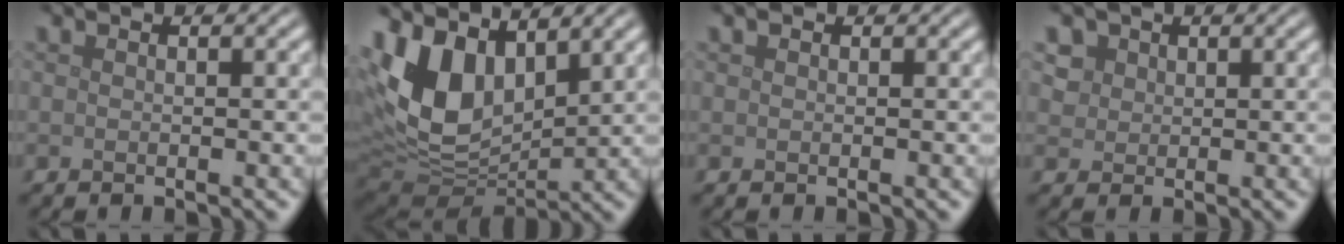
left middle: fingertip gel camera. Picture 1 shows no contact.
{"total": 9.5, "force": [3.4, 5.9, 6.6], "torque": [-0.152, -0.002, 0.062]}
{"total": 0.5, "force": [0.3, 0.4, 0.2], "torque": [-0.002, 0.001, 0.004]}
{"total": 3.1, "force": [1.6, 2.4, 1.0], "torque": [-0.036, -0.001, 0.039]}